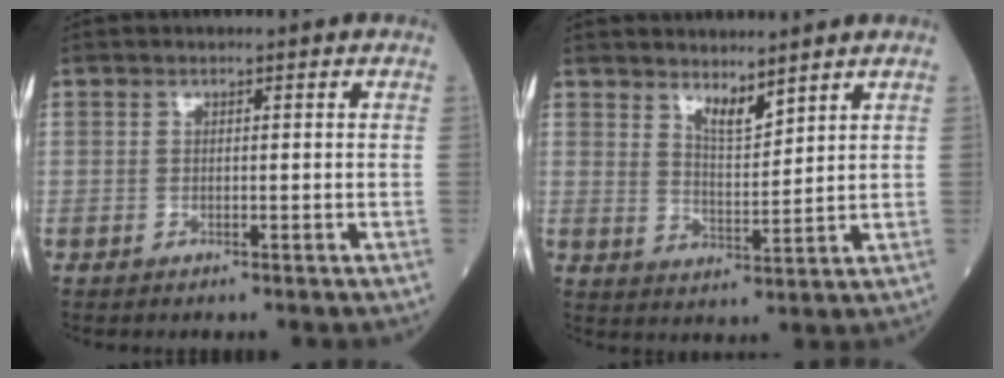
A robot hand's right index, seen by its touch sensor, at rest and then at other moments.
{"total": 4.0, "force": [3.4, 0.7, 2.0], "torque": [-0.038, -0.014, 0.068]}